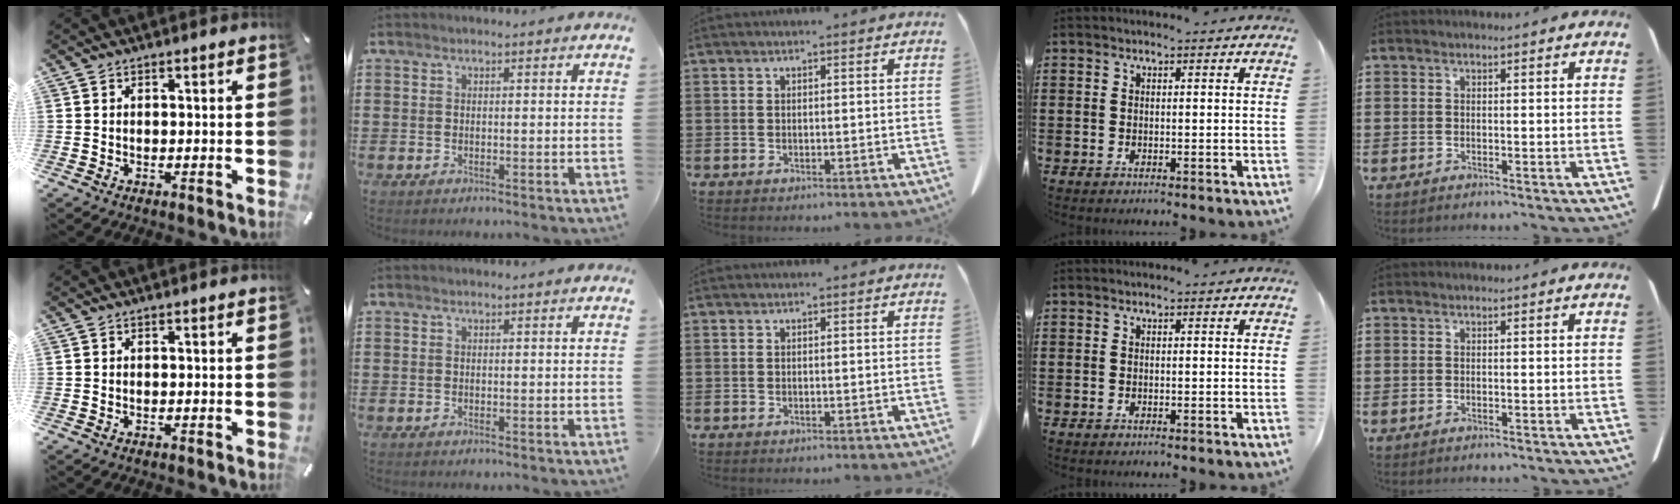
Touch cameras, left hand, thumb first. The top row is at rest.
{}